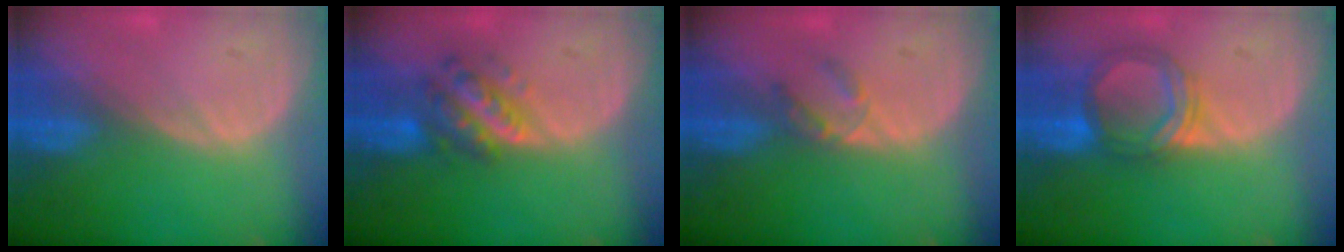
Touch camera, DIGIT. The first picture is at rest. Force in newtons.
{"total": 5.9, "press": 5.5, "slide": 2.2}
{"total": 2.5, "press": 2.3, "slide": 1.0}
{"total": 5.5, "press": 5.5, "slide": 0.7}